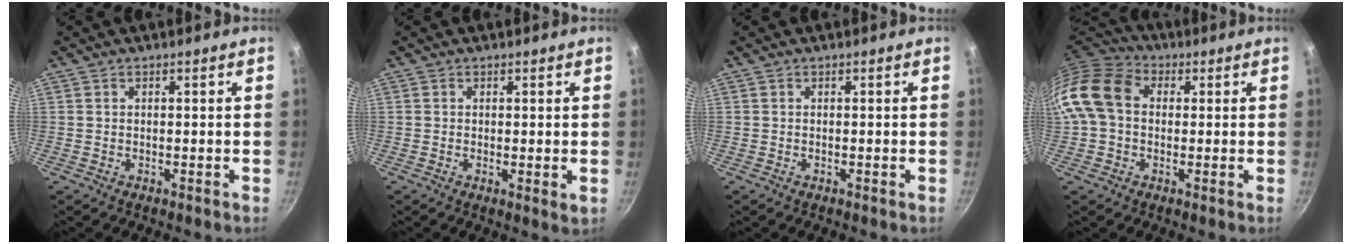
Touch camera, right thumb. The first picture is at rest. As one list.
[{"total": 1.7, "force": [0.3, 0.5, 1.6], "torque": [-0.024, -0.012, 0.000]}, {"total": 0.0}, {"total": 12.5, "force": [0.9, 9.5, 8.1], "torque": [-0.136, 0.029, -0.004]}]